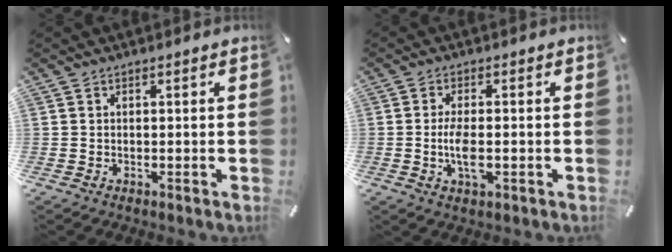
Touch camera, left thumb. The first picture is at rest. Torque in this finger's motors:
{"motor_torque": [0.53, 3.08, 0.30, 0.10, 0.27]}